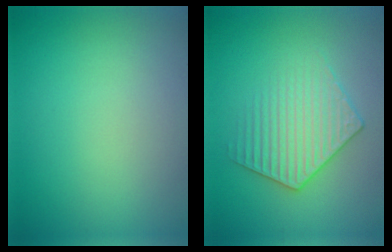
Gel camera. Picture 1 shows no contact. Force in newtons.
{"total": 3.4, "press": 3.2, "slide": 1.2}